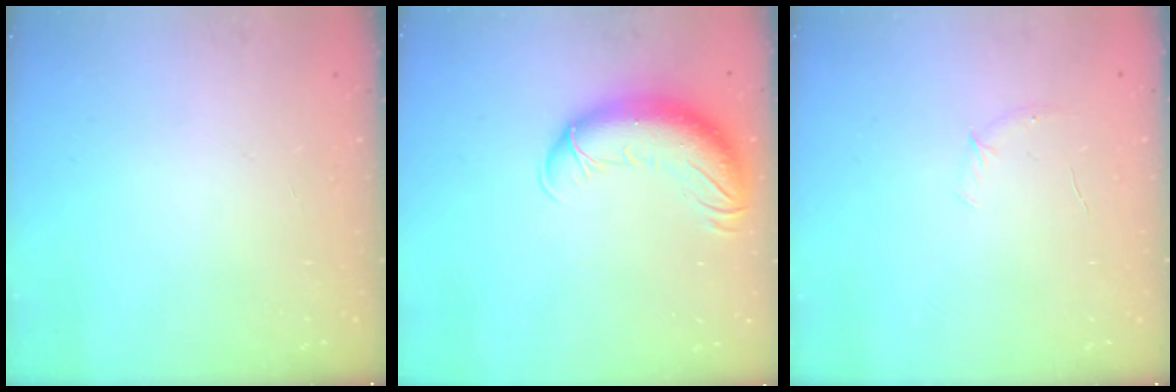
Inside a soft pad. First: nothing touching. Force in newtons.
{"total": 14.5, "press": 14.2, "slide": 3.1}
{"total": 3.8, "press": 3.6, "slide": 1.2}